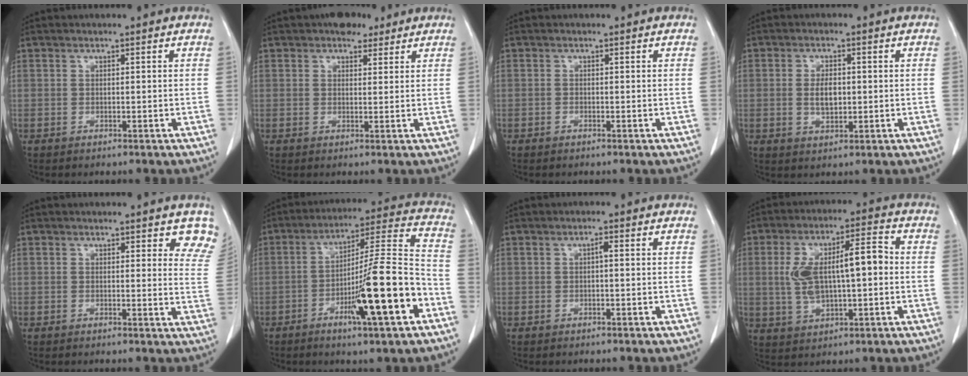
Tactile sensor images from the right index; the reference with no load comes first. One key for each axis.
{"total": 3.6, "fx": 2.7, "fy": 2.0, "fz": 1.4, "tx": -0.019, "ty": 0.010, "tz": 0.040}
{"total": 0.0}
{"total": 3.8, "fx": -0.1, "fy": 1.9, "fz": 3.3, "tx": -0.064, "ty": 0.000, "tz": 0.004}
{"total": 6.5, "fx": 5.7, "fy": 1.9, "fz": 2.6, "tx": -0.011, "ty": -0.020, "tz": 0.044}
{"total": 16.2, "fx": -6.3, "fy": 0.4, "fz": 14.9, "tx": -0.240, "ty": -0.005, "tz": -0.101}
{"total": 0.8, "fx": 0.0, "fy": 0.1, "fz": 0.8, "tx": -0.013, "ty": 0.002, "tz": 0.001}
{"total": 11.4, "fx": 0.4, "fy": 3.8, "fz": 10.7, "tx": -0.207, "ty": 0.030, "tz": 0.014}